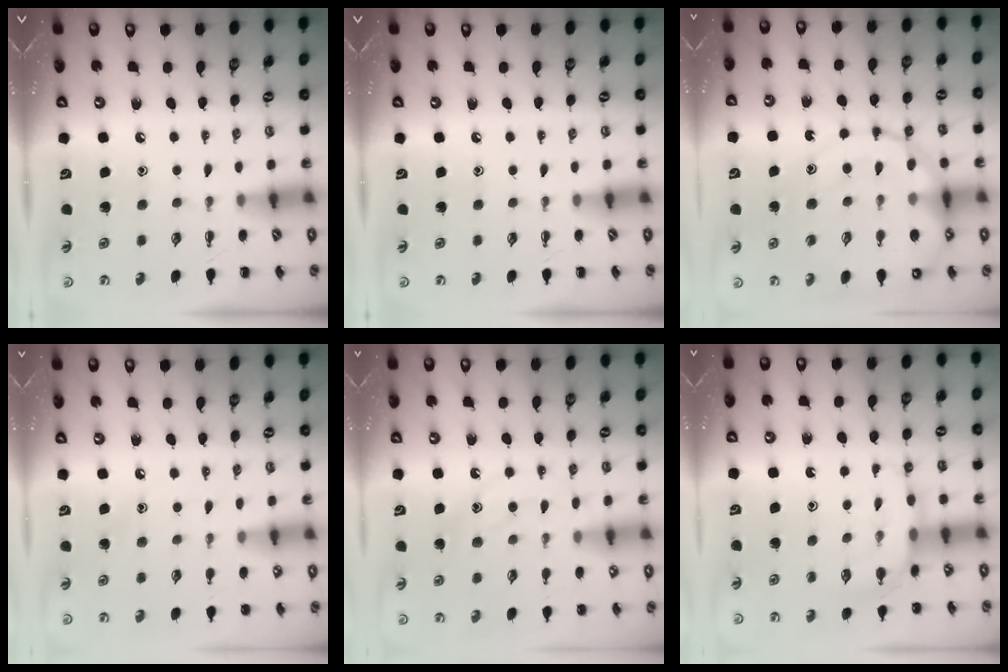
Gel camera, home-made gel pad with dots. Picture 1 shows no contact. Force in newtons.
{"total": 0.0}
{"total": 17.0, "press": 16.8, "slide": 2.4}
{"total": 6.4, "press": 6.3, "slide": 1.4}
{"total": 12.0, "press": 12.0, "slide": 0.9}
{"total": 7.6, "press": 7.6, "slide": 0.6}